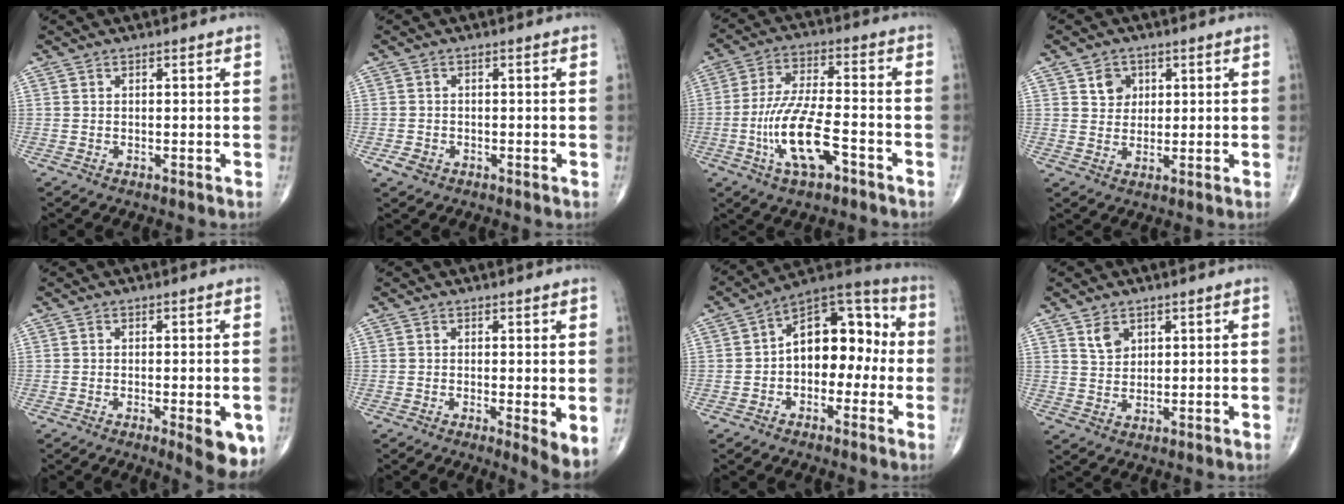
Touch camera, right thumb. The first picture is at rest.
{"total": 2.1, "force": [-1.0, 1.6, 1.0], "torque": [-0.016, 0.003, -0.014]}
{"total": 12.7, "force": [-4.8, 4.4, 10.9], "torque": [-0.221, 0.026, -0.088]}
{"total": 4.2, "force": [1.7, 3.6, 1.5], "torque": [-0.004, -0.008, 0.029]}
{"total": 7.7, "force": [-2.9, 2.2, 6.7], "torque": [-0.069, -0.008, -0.034]}
{"total": 4.4, "force": [-0.3, 1.0, 4.3], "torque": [-0.068, -0.015, -0.008]}
{"total": 14.0, "force": [-0.7, 9.0, 10.7], "torque": [-0.119, 0.048, -0.028]}
{"total": 3.7, "force": [2.1, 2.4, 1.8], "torque": [-0.020, -0.015, 0.044]}